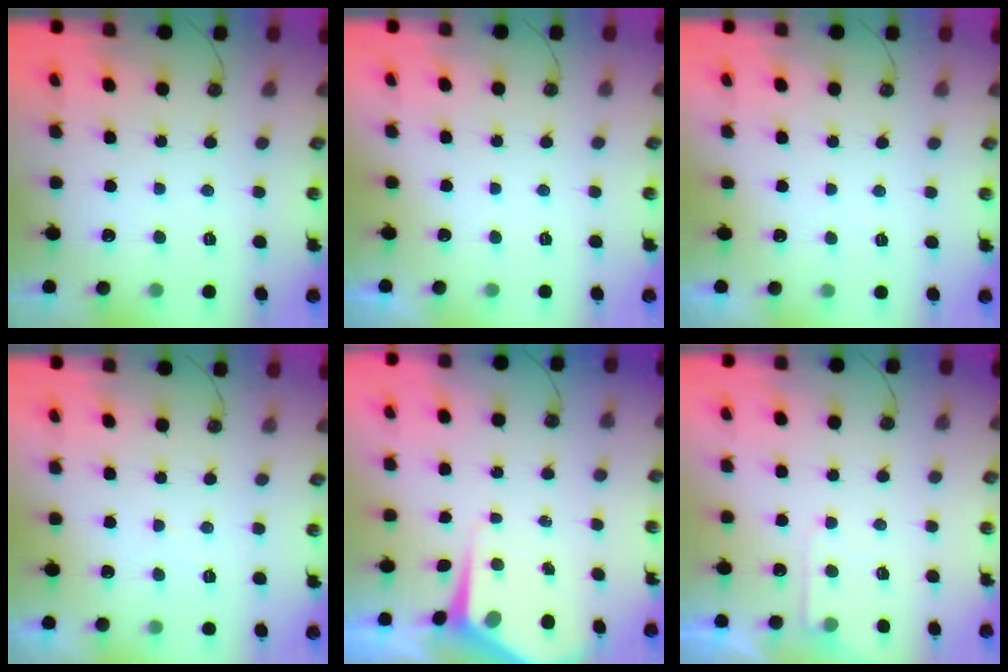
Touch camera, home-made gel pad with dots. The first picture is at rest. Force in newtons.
{"total": 0.0}
{"total": 2.4, "press": 2.4, "slide": 0.4}
{"total": 3.8, "press": 3.8, "slide": 0.6}
{"total": 5.7, "press": 5.7, "slide": 0.5}
{"total": 4.9, "press": 4.9, "slide": 0.6}